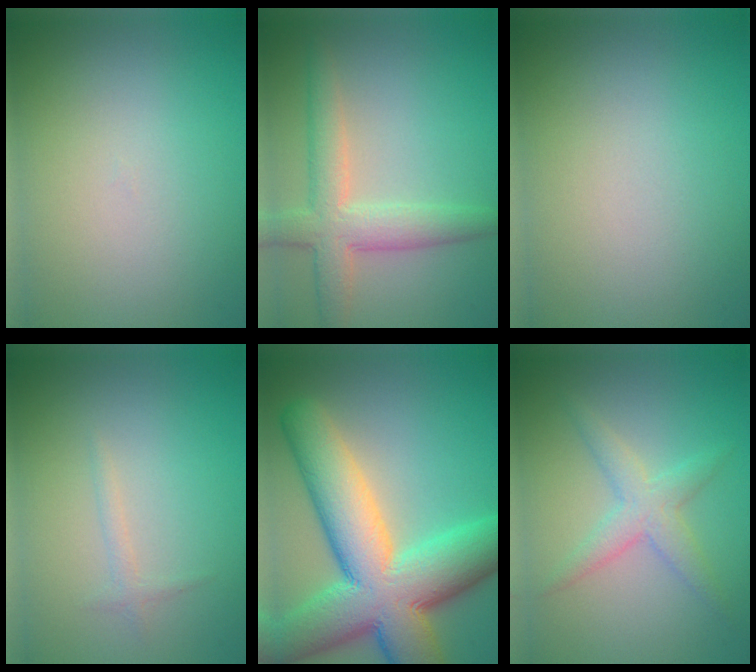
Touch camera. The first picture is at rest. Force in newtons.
{"total": 4.7, "press": 4.7, "slide": 0.2}
{"total": 0.0}
{"total": 0.9, "press": 0.9, "slide": 0.0}
{"total": 14.0, "press": 14.0, "slide": 0.7}
{"total": 2.8, "press": 2.8, "slide": 0.1}